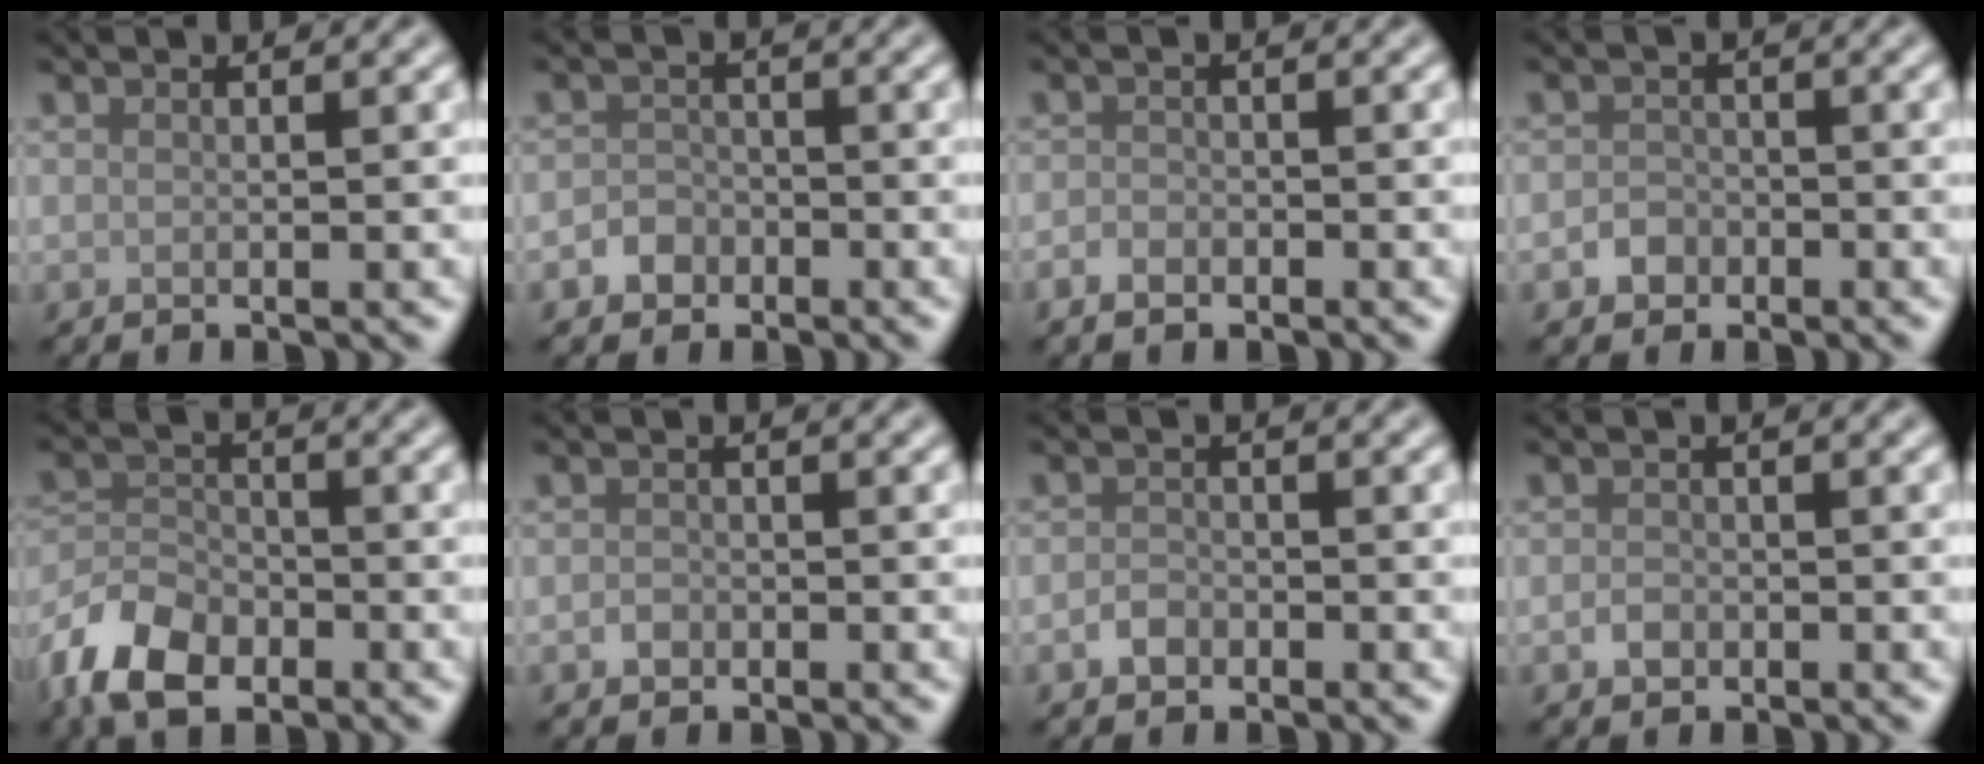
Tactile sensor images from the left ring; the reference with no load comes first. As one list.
[{"total": 1.9, "force": [-1.0, 1.6, 0.4], "torque": [0.002, 0.005, -0.021]}, {"total": 1.5, "force": [-0.9, 1.0, 0.6], "torque": [-0.009, 0.001, -0.021]}, {"total": 1.7, "force": [-0.8, 1.4, 0.4], "torque": [0.001, 0.004, -0.018]}, {"total": 6.8, "force": [-4.4, 3.9, 3.4], "torque": [-0.072, -0.004, -0.097]}, {"total": 1.0, "force": [-0.5, 0.8, 0.2], "torque": [-0.002, -0.001, -0.010]}, {"total": 1.4, "force": [-0.8, 1.1, 0.4], "torque": [-0.004, 0.003, -0.018]}, {"total": 1.2, "force": [-0.5, 0.9, 0.5], "torque": [-0.007, 0.000, -0.012]}]